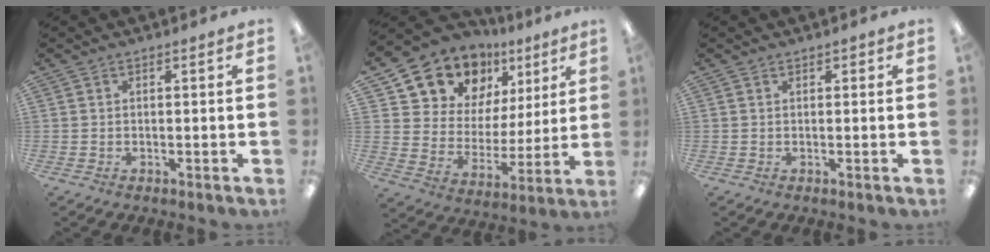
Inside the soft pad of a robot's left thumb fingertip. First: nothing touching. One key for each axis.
{"total": 13.6, "fx": 10.6, "fy": 8.2, "fz": 2.6, "tx": -0.067, "ty": -0.087, "tz": 0.200}
{"total": 0.5, "fx": 0.4, "fy": 0.3, "fz": 0.2, "tx": -0.003, "ty": 0.003, "tz": 0.006}